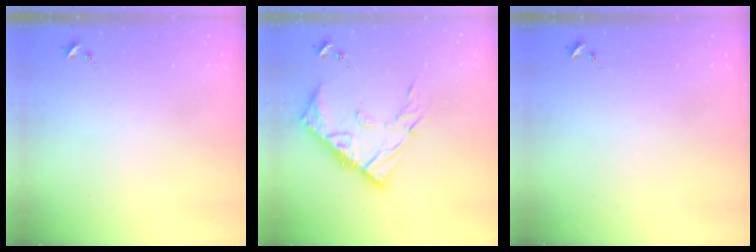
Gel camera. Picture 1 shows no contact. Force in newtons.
{"total": 15.2, "press": 15.2, "slide": 1.5}
{"total": 0.0}